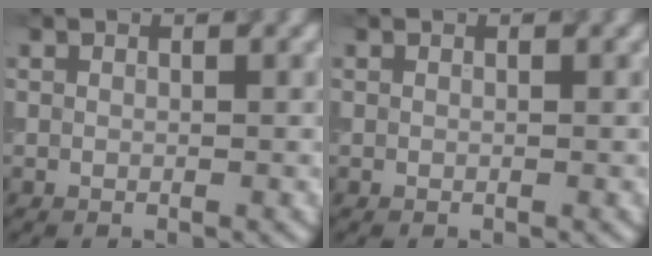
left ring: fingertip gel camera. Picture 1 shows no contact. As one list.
[{"total": 0.0}]